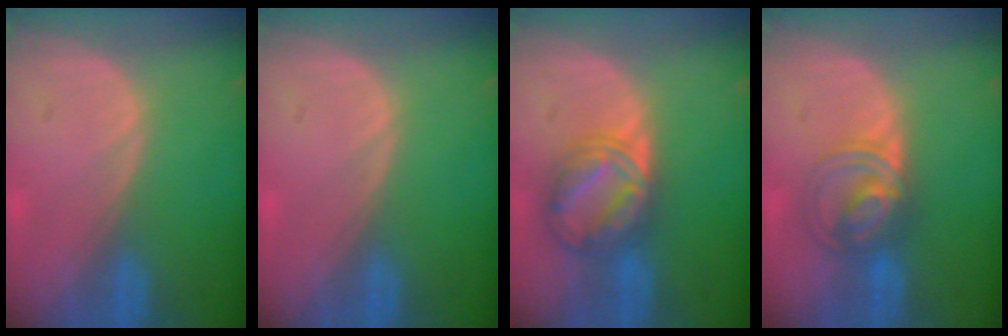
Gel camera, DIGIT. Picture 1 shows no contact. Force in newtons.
{"total": 0.0}
{"total": 7.3, "press": 7.3, "slide": 0.5}
{"total": 5.9, "press": 5.9, "slide": 0.7}